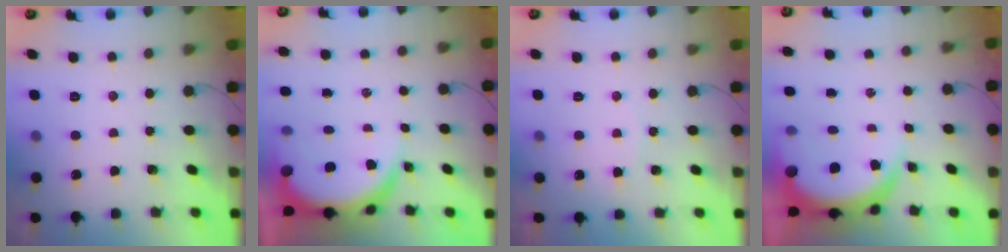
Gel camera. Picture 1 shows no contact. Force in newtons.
{"total": 7.6, "press": 7.6, "slide": 0.9}
{"total": 2.7, "press": 2.7, "slide": 0.3}
{"total": 6.9, "press": 6.8, "slide": 1.0}